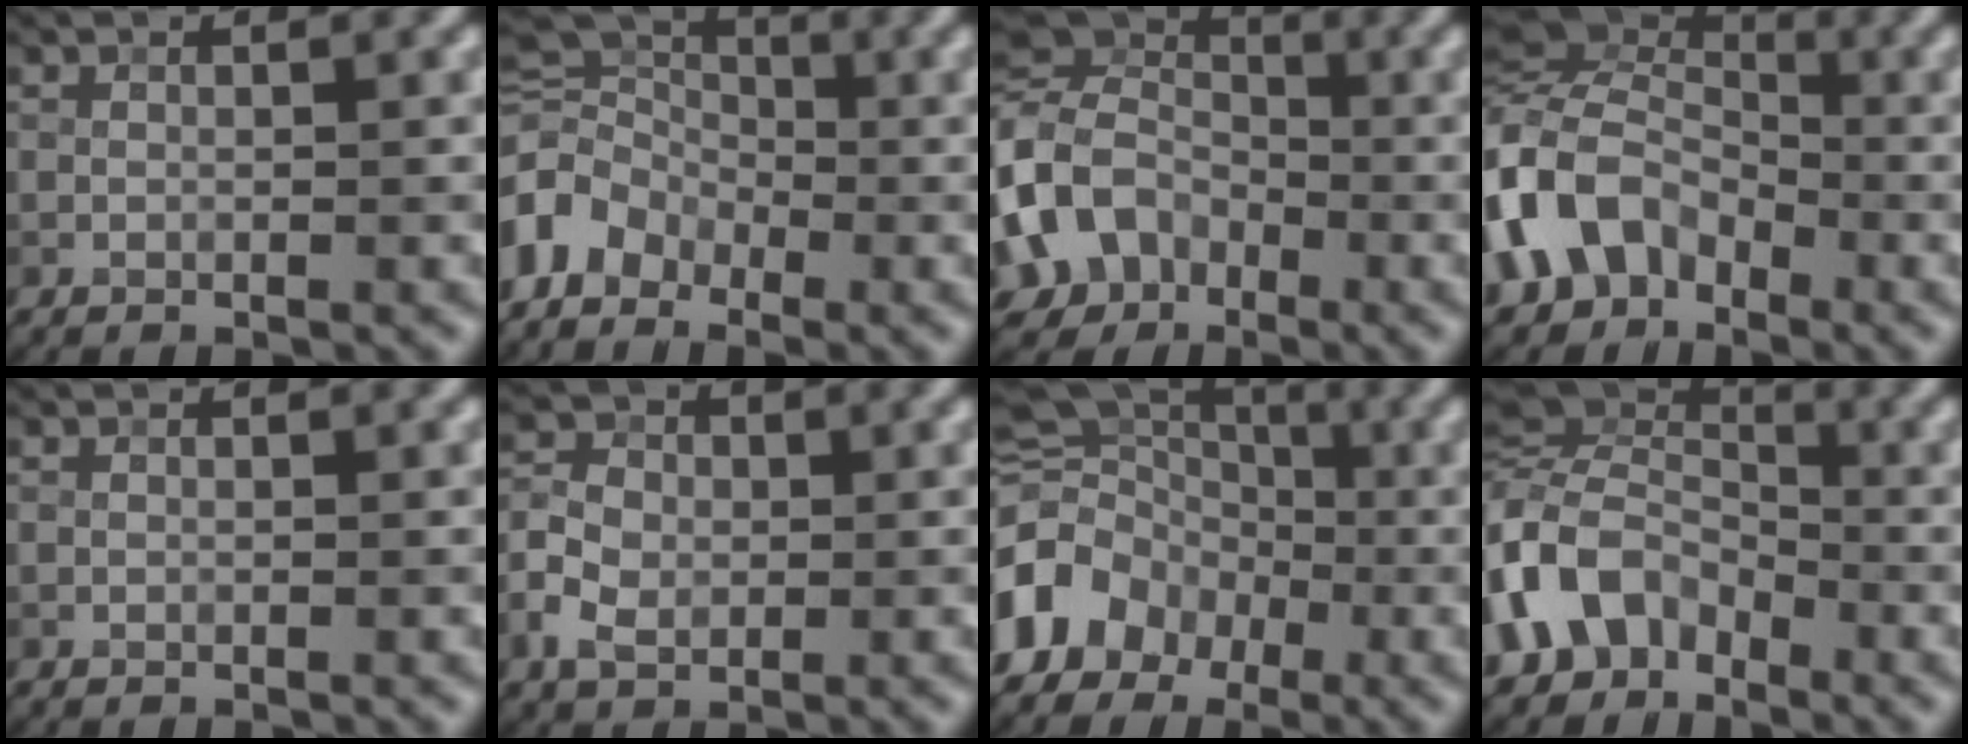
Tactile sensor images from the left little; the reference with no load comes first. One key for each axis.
{"total": 5.6, "fx": -2.0, "fy": 4.2, "fz": 3.1, "tx": -0.045, "ty": 0.013, "tz": -0.052}
{"total": 8.1, "fx": -2.2, "fy": 6.8, "fz": 3.8, "tx": -0.096, "ty": 0.005, "tz": -0.058}
{"total": 9.0, "fx": -3.1, "fy": 6.8, "fz": 5.0, "tx": -0.110, "ty": 0.010, "tz": -0.080}
{"total": 0.0}
{"total": 3.8, "fx": -1.0, "fy": 3.0, "fz": 2.2, "tx": -0.047, "ty": 0.003, "tz": -0.023}
{"total": 8.4, "fx": -3.6, "fy": 6.8, "fz": 3.6, "tx": -0.064, "ty": 0.015, "tz": -0.074}
{"total": 7.8, "fx": -2.8, "fy": 5.8, "fz": 4.3, "tx": -0.087, "ty": 0.011, "tz": -0.071}